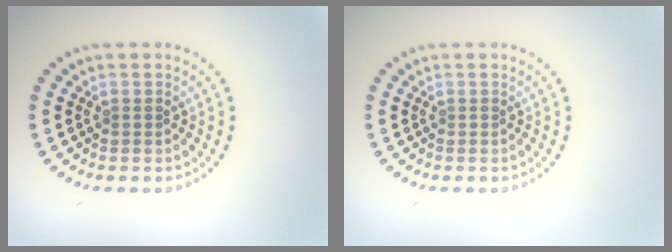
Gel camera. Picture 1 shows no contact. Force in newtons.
{"total": 0.0}